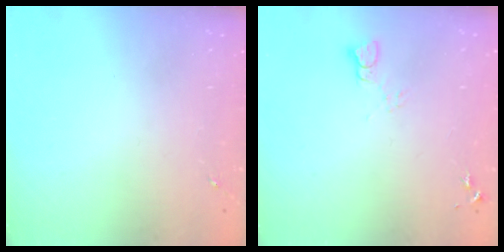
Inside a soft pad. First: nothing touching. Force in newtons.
{"total": 3.5, "press": 3.5, "slide": 0.4}